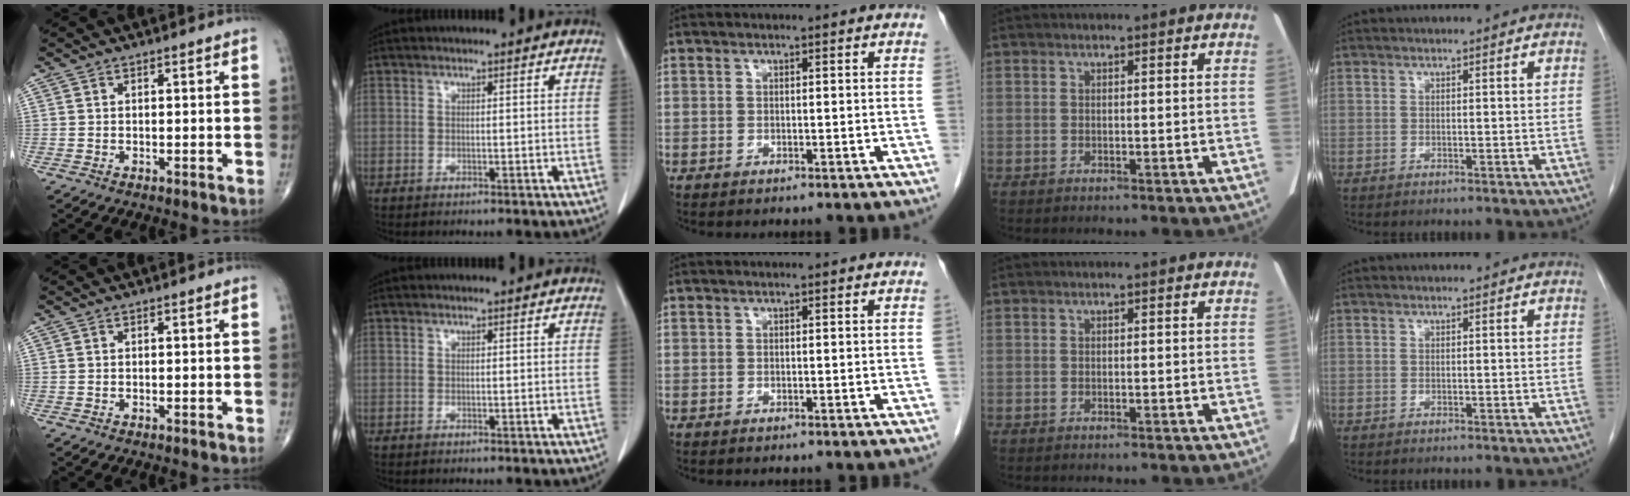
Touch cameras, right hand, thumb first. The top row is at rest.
{}